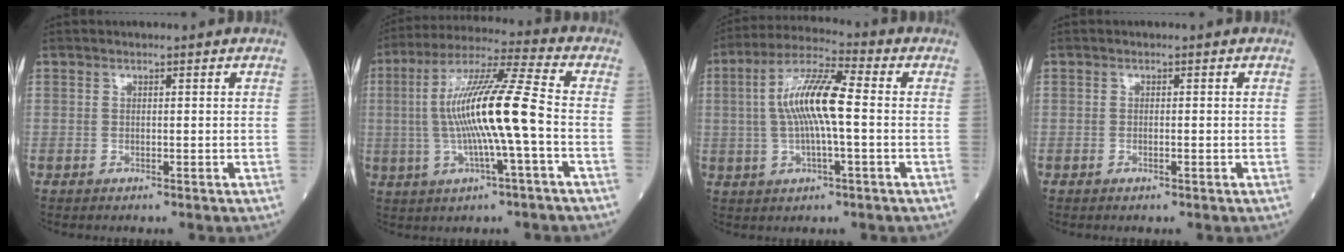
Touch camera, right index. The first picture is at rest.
{"total": 14.6, "force": [-1.2, 0.0, 14.5], "torque": [-0.276, 0.012, -0.029]}
{"total": 10.8, "force": [0.3, 1.7, 10.6], "torque": [-0.210, 0.016, 0.001]}
{"total": 0.8, "force": [-0.3, 0.1, 0.8], "torque": [-0.016, -0.001, -0.003]}